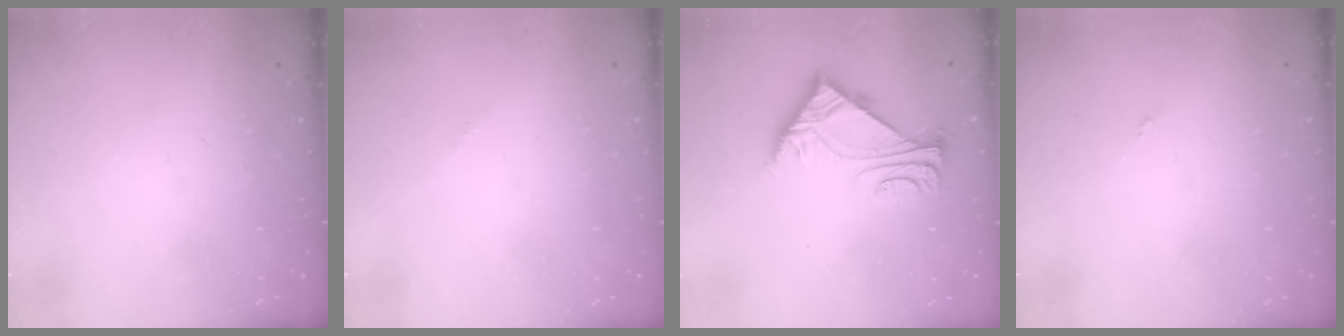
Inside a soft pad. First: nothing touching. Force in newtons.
{"total": 0.0}
{"total": 6.0, "press": 6.0, "slide": 0.5}
{"total": 0.0}